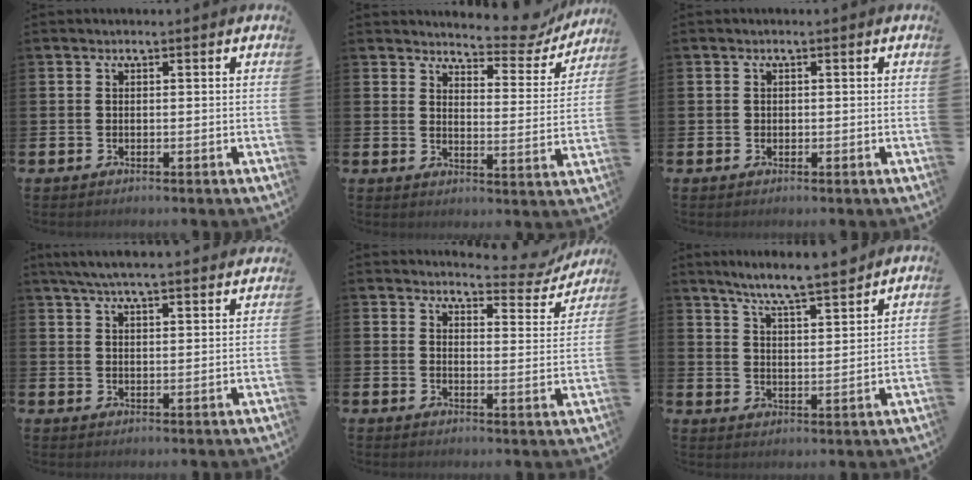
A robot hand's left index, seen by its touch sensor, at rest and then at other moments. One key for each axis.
{"total": 5.3, "fx": 5.1, "fy": 1.3, "fz": 1.0, "tx": -0.015, "ty": -0.044, "tz": 0.080}
{"total": 0.6, "fx": 0.0, "fy": 0.6, "fz": 0.1, "tx": 0.001, "ty": 0.005, "tz": -0.002}
{"total": 5.7, "fx": 5.5, "fy": 0.2, "fz": 1.7, "tx": -0.052, "ty": -0.018, "tz": 0.100}
{"total": 3.8, "fx": 3.5, "fy": 1.0, "fz": 0.9, "tx": -0.006, "ty": -0.033, "tz": 0.052}
{"total": 7.1, "fx": 6.7, "fy": 0.0, "fz": 2.5, "tx": -0.059, "ty": -0.043, "tz": 0.115}